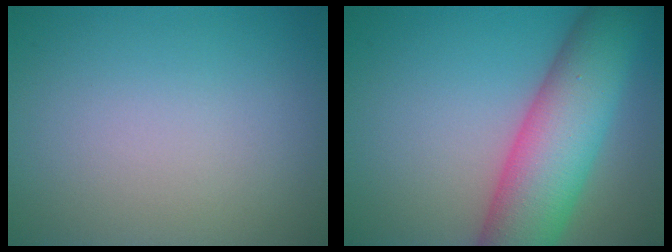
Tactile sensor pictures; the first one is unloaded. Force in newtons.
{"total": 9.2, "press": 9.2, "slide": 0.5}